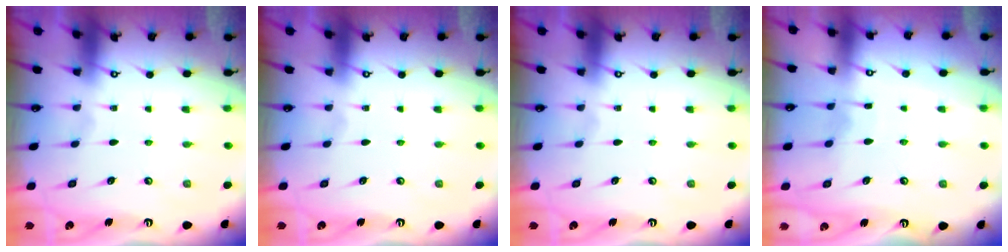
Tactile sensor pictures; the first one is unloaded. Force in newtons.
{"total": 0.0}
{"total": 0.0}
{"total": 5.3, "press": 5.2, "slide": 0.5}